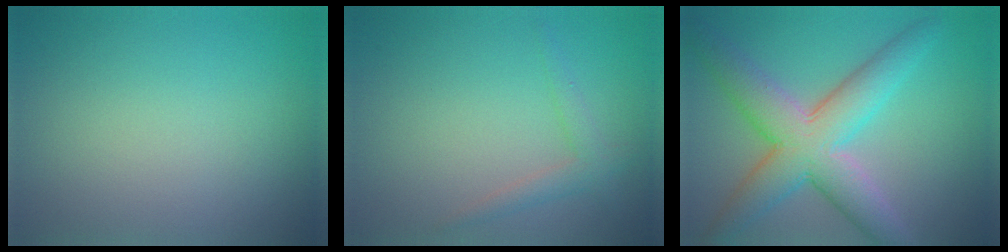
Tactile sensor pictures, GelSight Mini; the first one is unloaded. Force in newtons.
{"total": 1.8, "press": 1.8, "slide": 0.1}
{"total": 8.2, "press": 8.2, "slide": 0.5}